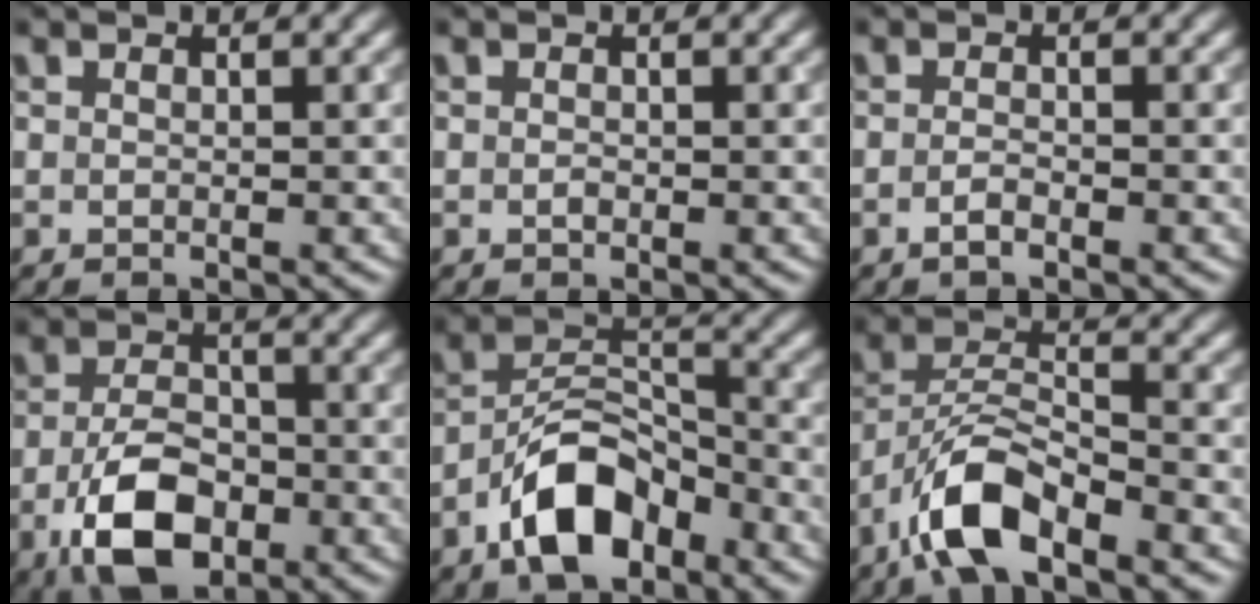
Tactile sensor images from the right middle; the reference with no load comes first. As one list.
[{"total": 0.5, "force": [-0.2, 0.3, 0.4], "torque": [-0.008, 0.001, -0.003]}, {"total": 1.1, "force": [-0.7, 0.3, 0.9], "torque": [-0.018, 0.000, -0.014]}, {"total": 7.2, "force": [-3.1, 4.0, 5.1], "torque": [-0.108, -0.012, -0.058]}, {"total": 8.2, "force": [-4.7, 4.1, 5.3], "torque": [-0.085, 0.009, -0.096]}, {"total": 6.7, "force": [-4.5, 2.2, 4.5], "torque": [-0.081, 0.007, -0.091]}]